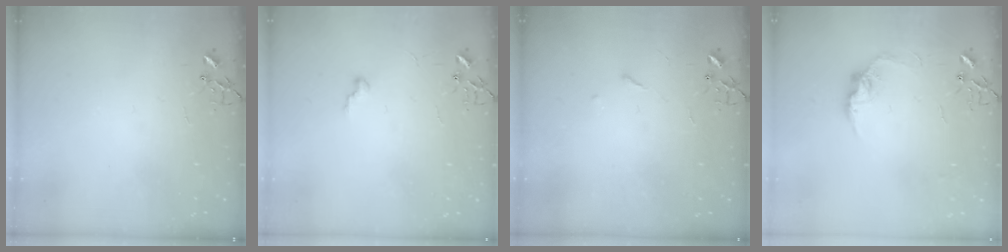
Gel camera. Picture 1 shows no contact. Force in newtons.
{"total": 5.7, "press": 5.7, "slide": 0.5}
{"total": 2.9, "press": 2.8, "slide": 0.5}
{"total": 10.1, "press": 10.0, "slide": 0.5}